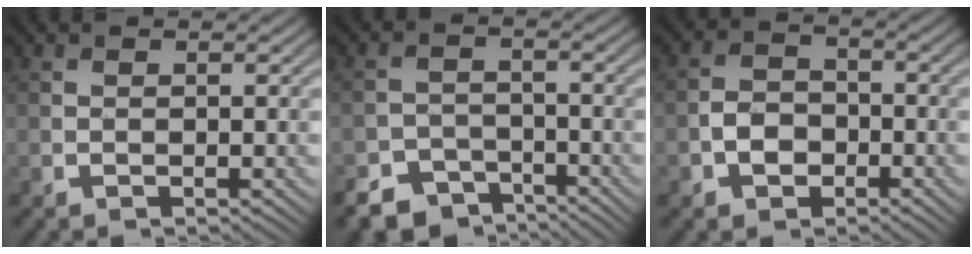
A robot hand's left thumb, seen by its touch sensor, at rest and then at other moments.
{"total": 6.7, "force": [-5.3, 3.7, 1.8], "torque": [-0.032, -0.013, -0.091]}
{"total": 4.0, "force": [-1.8, 2.9, 1.9], "torque": [-0.037, 0.002, -0.040]}